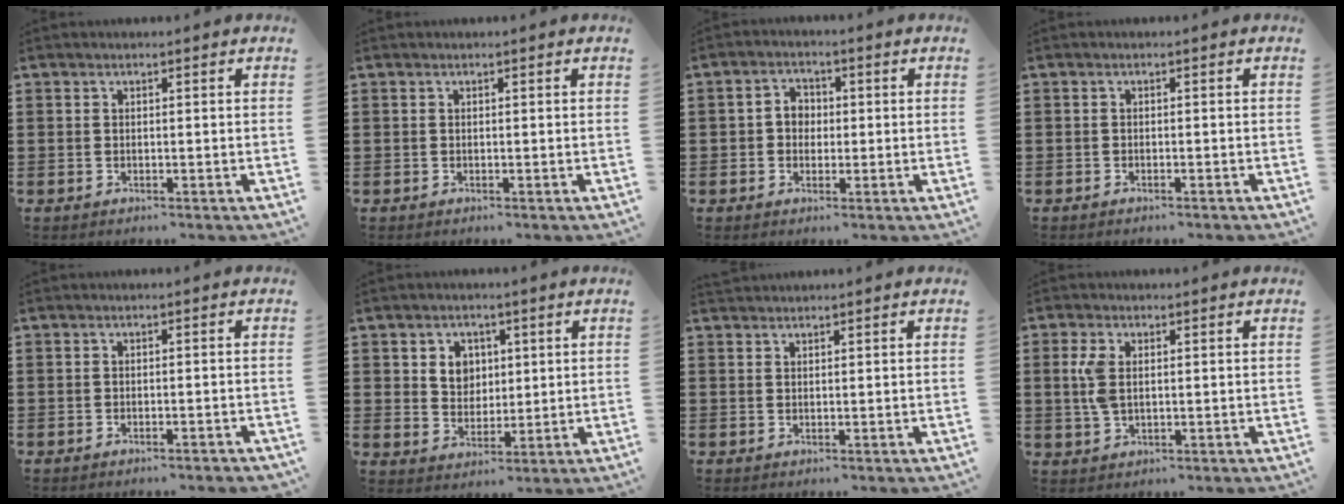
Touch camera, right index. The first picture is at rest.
{"total": 0.0}
{"total": 3.0, "force": [-0.4, 2.6, 1.5], "torque": [-0.038, 0.010, -0.011]}
{"total": 0.6, "force": [-0.6, -0.1, 0.1], "torque": [-0.004, -0.004, -0.010]}
{"total": 0.9, "force": [-0.9, -0.1, 0.3], "torque": [-0.008, -0.002, -0.017]}
{"total": 4.7, "force": [1.6, 4.1, 1.7], "torque": [-0.043, 0.011, 0.026]}
{"total": 0.8, "force": [0.7, 0.0, -0.2], "torque": [0.001, 0.000, 0.015]}
{"total": 4.2, "force": [0.7, 2.2, 3.5], "torque": [-0.090, 0.003, 0.006]}